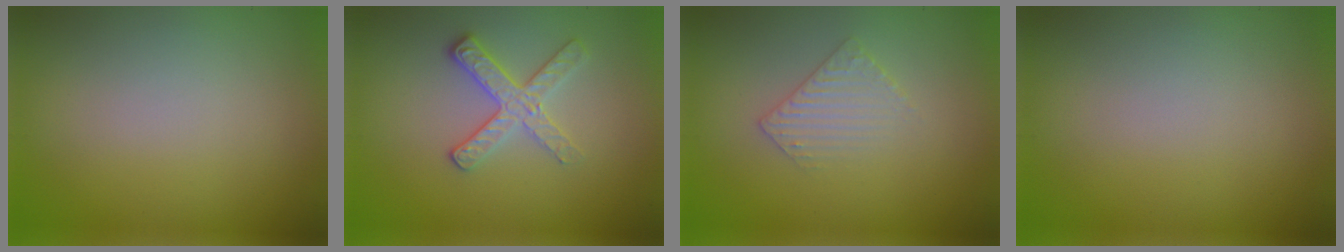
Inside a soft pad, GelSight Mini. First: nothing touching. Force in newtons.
{"total": 2.8, "press": 2.6, "slide": 1.0}
{"total": 1.9, "press": 1.9, "slide": 0.5}
{"total": 0.0}